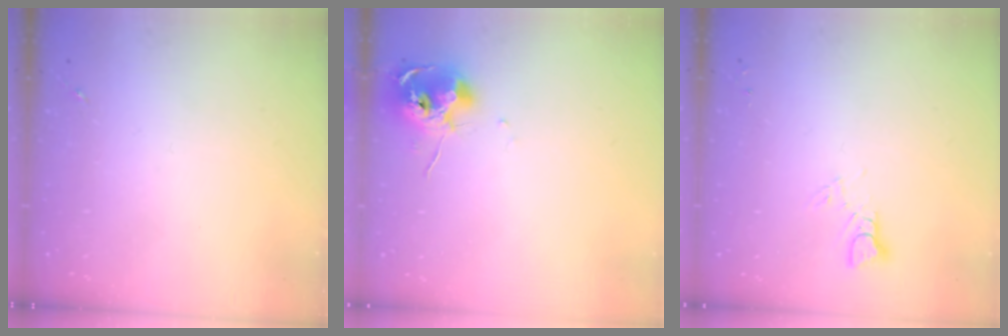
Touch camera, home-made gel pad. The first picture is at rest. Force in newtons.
{"total": 10.5, "press": 10.4, "slide": 1.0}
{"total": 2.9, "press": 2.9, "slide": 0.2}